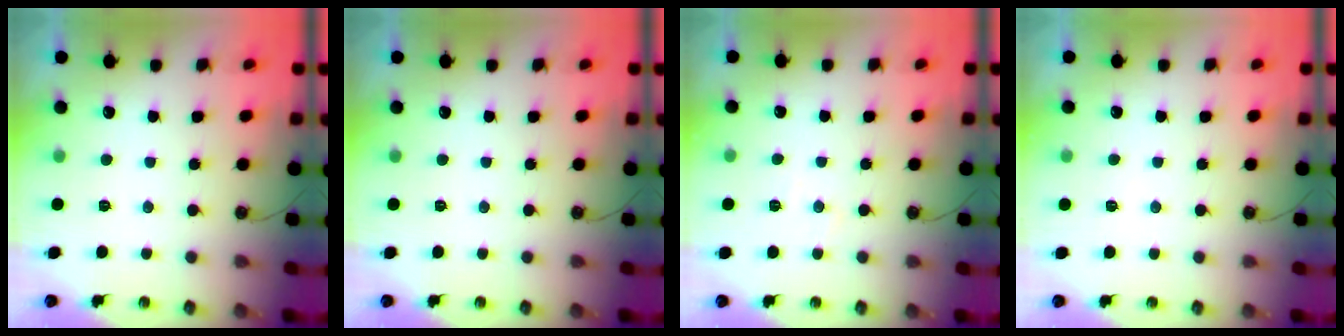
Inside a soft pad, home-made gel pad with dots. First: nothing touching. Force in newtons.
{"total": 0.0}
{"total": 5.9, "press": 5.8, "slide": 0.8}
{"total": 3.3, "press": 3.3, "slide": 0.5}